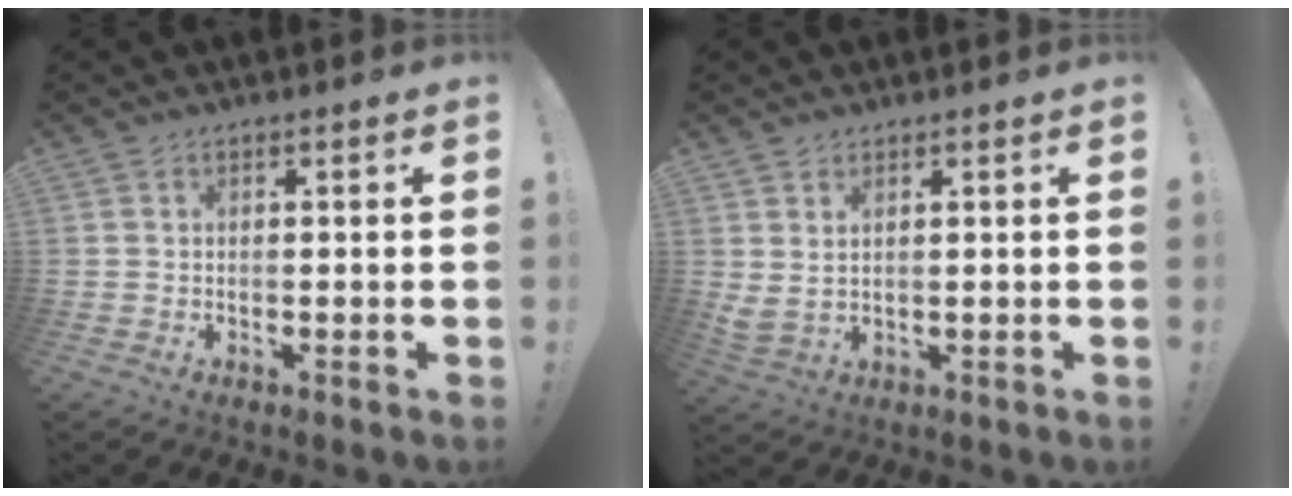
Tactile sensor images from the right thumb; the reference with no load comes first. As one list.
[{"total": 3.2, "force": [2.1, 1.2, 2.1], "torque": [-0.040, -0.010, 0.040]}]